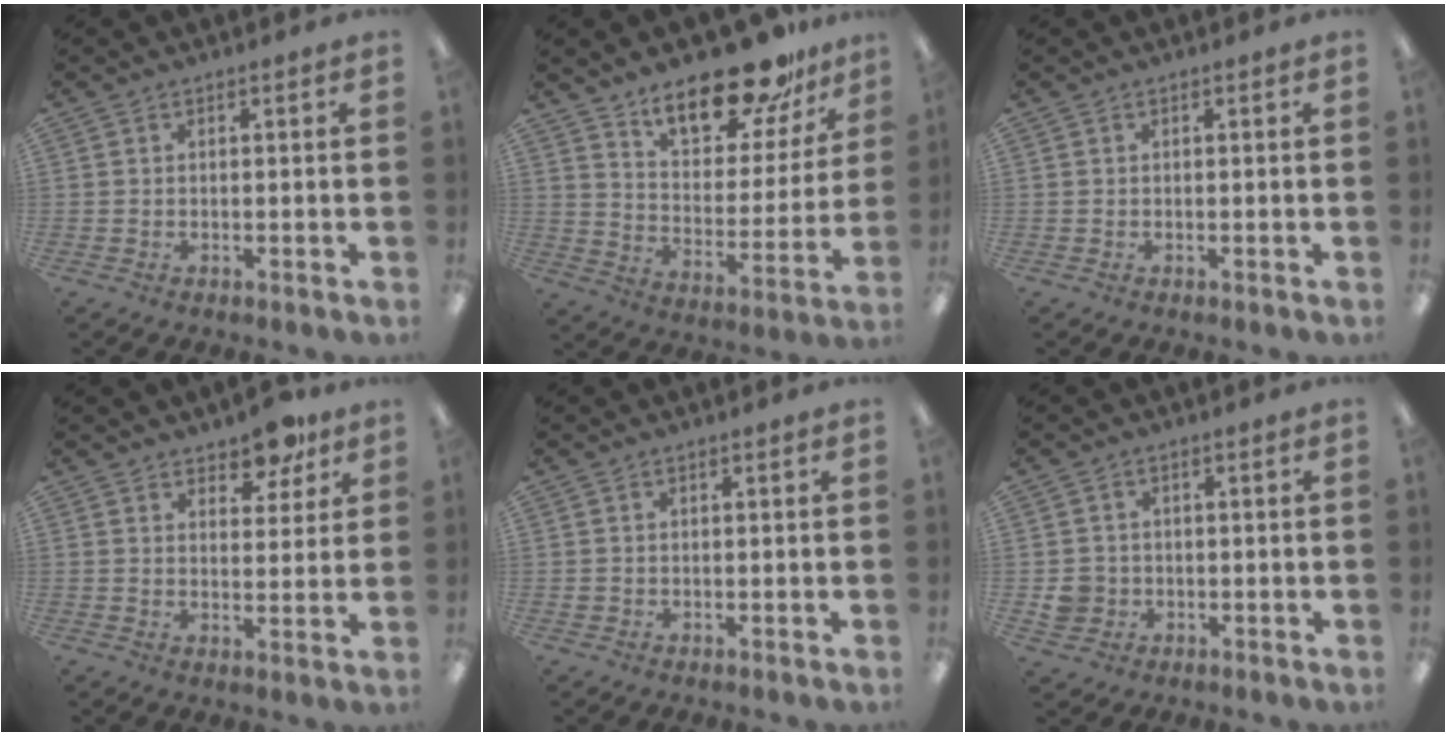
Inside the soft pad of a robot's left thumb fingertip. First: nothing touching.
{"total": 19.8, "force": [15.8, 7.1, 9.5], "torque": [-0.149, -0.109, 0.271]}
{"total": 0.0}
{"total": 7.8, "force": [6.2, 3.4, 3.2], "torque": [-0.023, -0.039, 0.105]}
{"total": 0.9, "force": [0.3, 0.7, 0.4], "torque": [-0.009, 0.005, 0.005]}
{"total": 4.4, "force": [-0.3, 4.2, 1.2], "torque": [-0.010, 0.004, -0.006]}